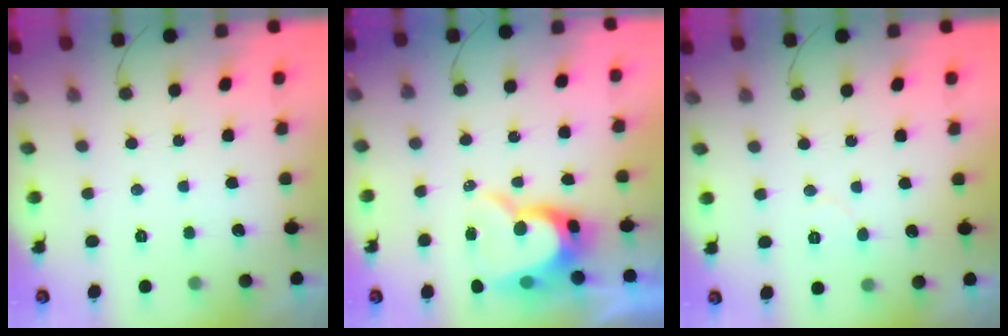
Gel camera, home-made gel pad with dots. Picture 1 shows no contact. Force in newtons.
{"total": 11.5, "press": 11.5, "slide": 0.9}
{"total": 3.6, "press": 3.6, "slide": 0.4}